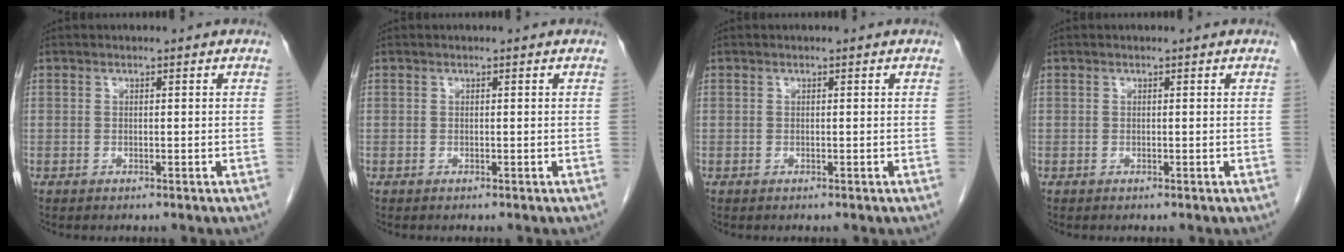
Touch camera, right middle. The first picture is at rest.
{"total": 0.0}
{"total": 0.0}
{"total": 0.0}